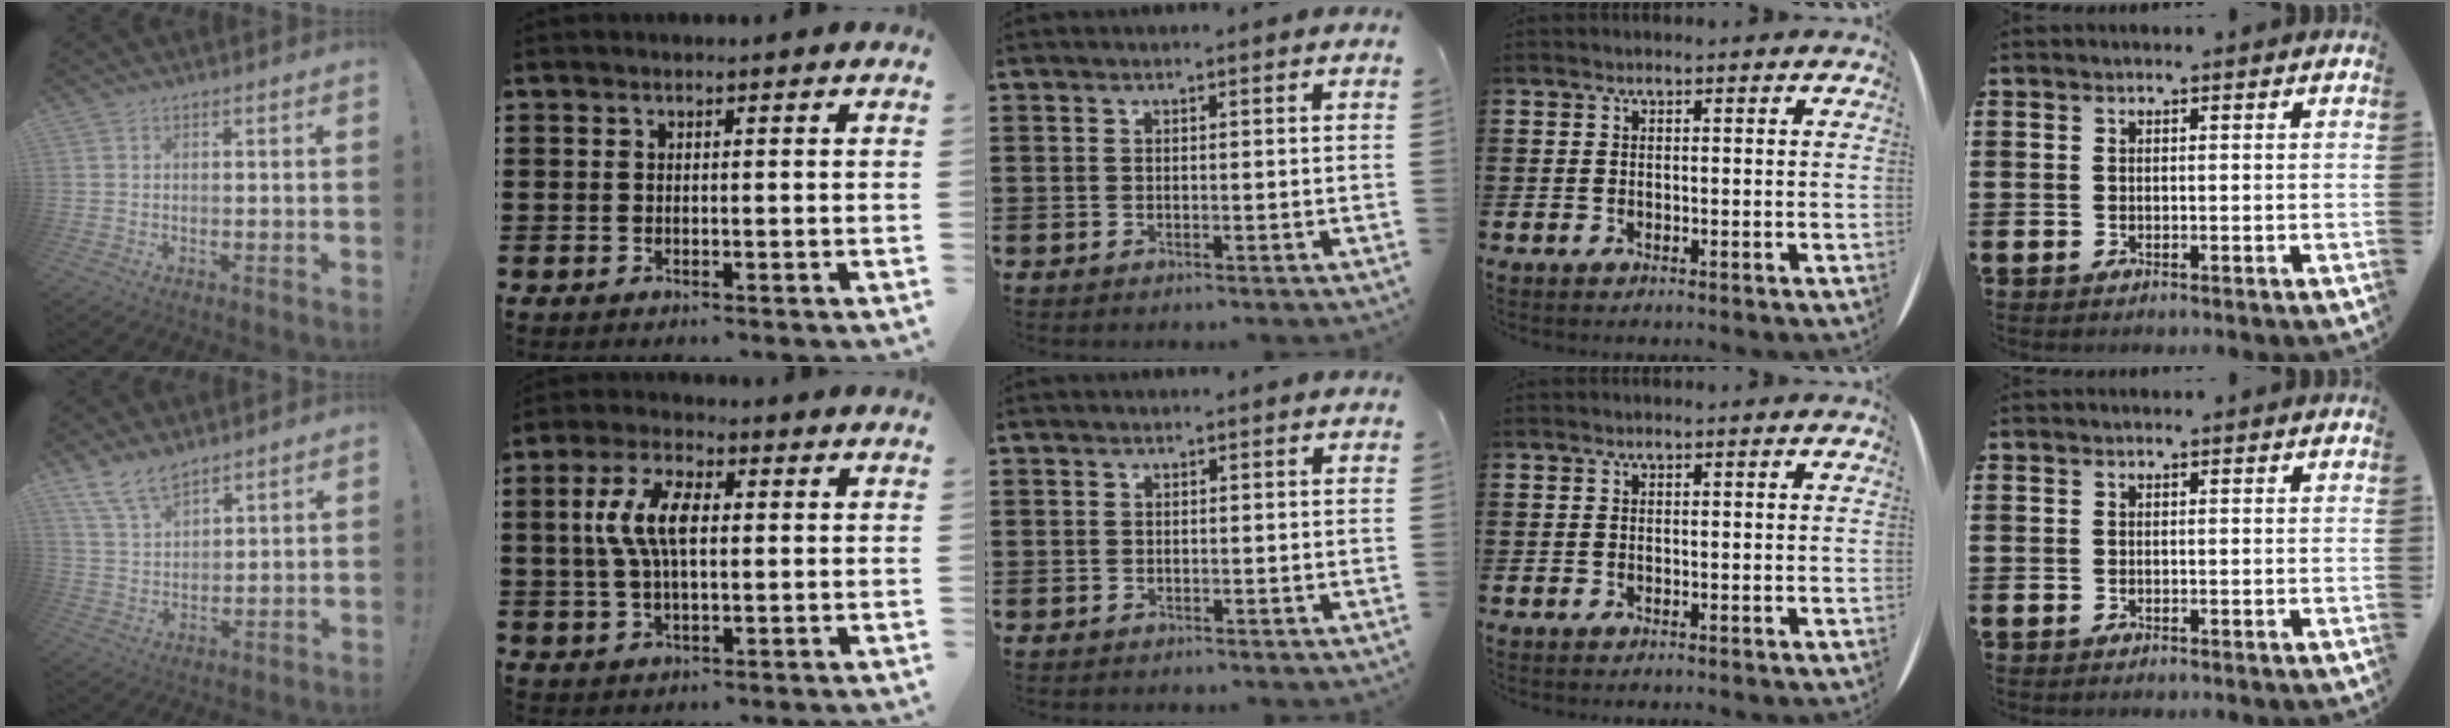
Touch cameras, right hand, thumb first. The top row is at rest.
{"thumb": {"total": 8.6, "force": [6.9, 3.5, 3.8], "torque": [-0.075, -0.035, 0.134]}, "index": {"total": 7.9, "force": [1.1, 3.4, 7.0], "torque": [-0.156, 0.008, 0.012]}, "middle": {"total": 0.5, "force": [-0.4, 0.3, -0.1], "torque": [0.002, 0.004, -0.011]}}